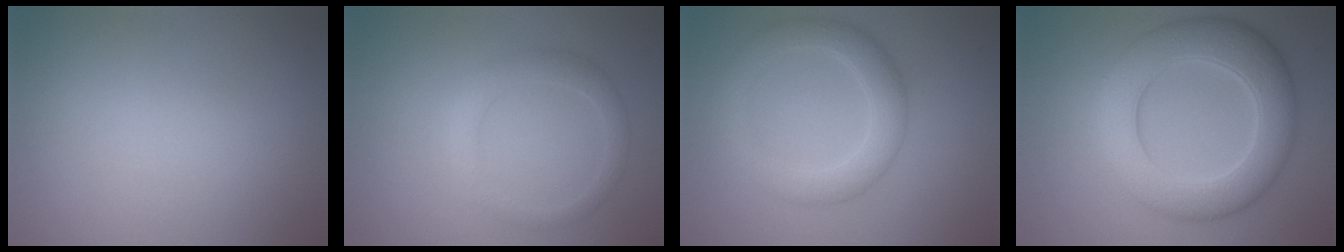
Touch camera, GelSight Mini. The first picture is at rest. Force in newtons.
{"total": 2.3, "press": 2.2, "slide": 0.1}
{"total": 4.1, "press": 4.0, "slide": 0.3}
{"total": 8.3, "press": 8.3, "slide": 0.4}